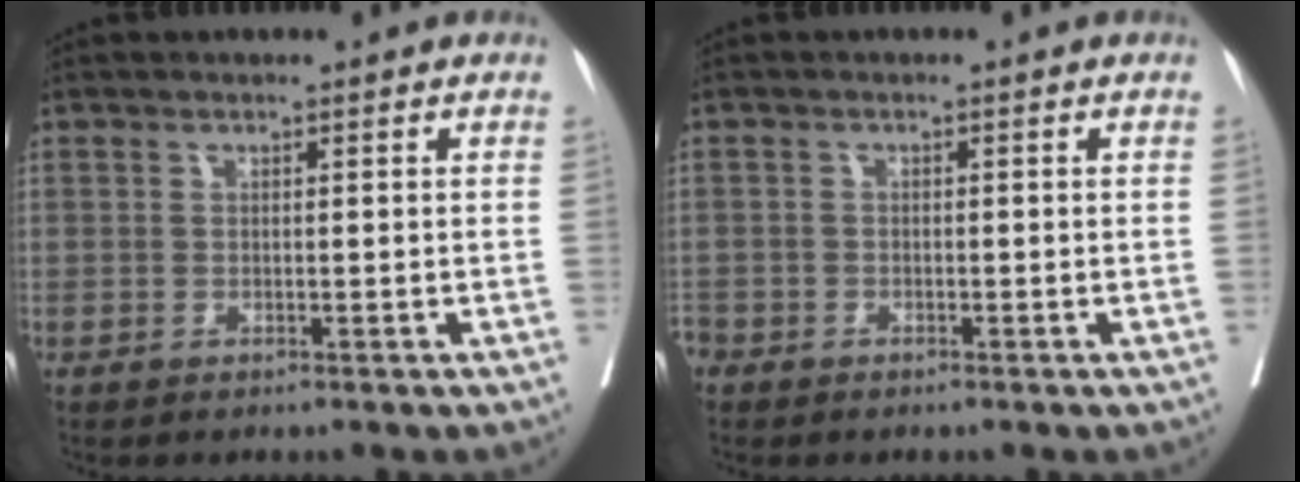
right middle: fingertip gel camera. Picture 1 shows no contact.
{"total": 2.6, "force": [-1.8, 1.8, 0.3], "torque": [-0.010, 0.002, -0.040]}